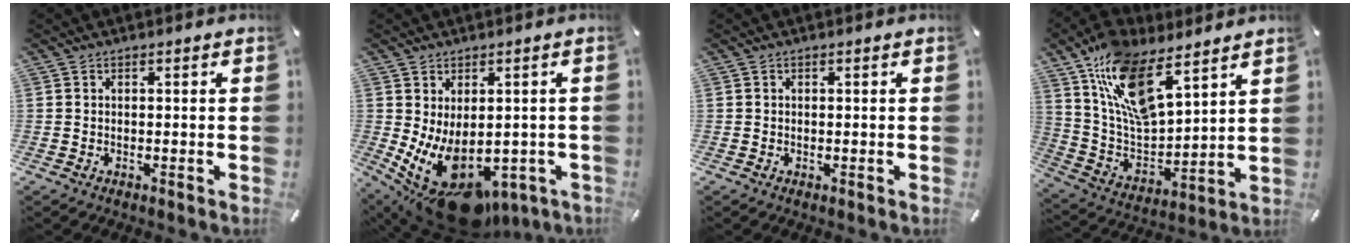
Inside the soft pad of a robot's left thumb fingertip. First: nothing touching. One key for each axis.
{"total": 14.3, "fx": -4.3, "fy": 8.2, "fz": 10.8, "tx": -0.168, "ty": 0.000, "tz": -0.058}
{"total": 0.0}
{"total": 16.4, "fx": 11.3, "fy": 7.0, "fz": 9.6, "tx": -0.222, "ty": -0.068, "tz": 0.203}